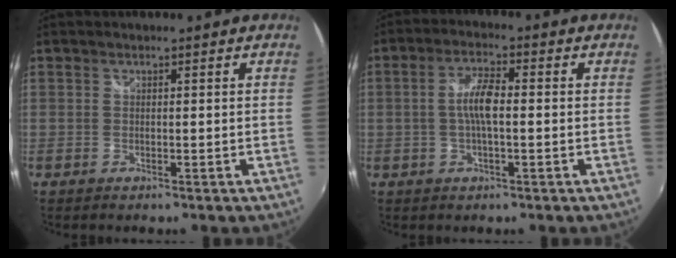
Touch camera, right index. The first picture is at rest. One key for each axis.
{"total": 5.5, "fx": -0.4, "fy": 1.5, "fz": 5.3, "tx": -0.102, "ty": 0.008, "tz": -0.007}